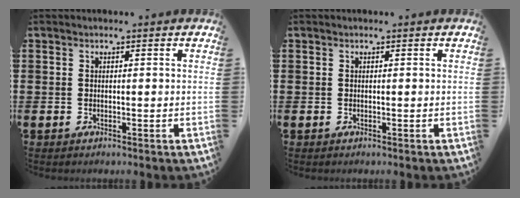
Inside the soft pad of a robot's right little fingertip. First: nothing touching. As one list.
[{"total": 0.0}]